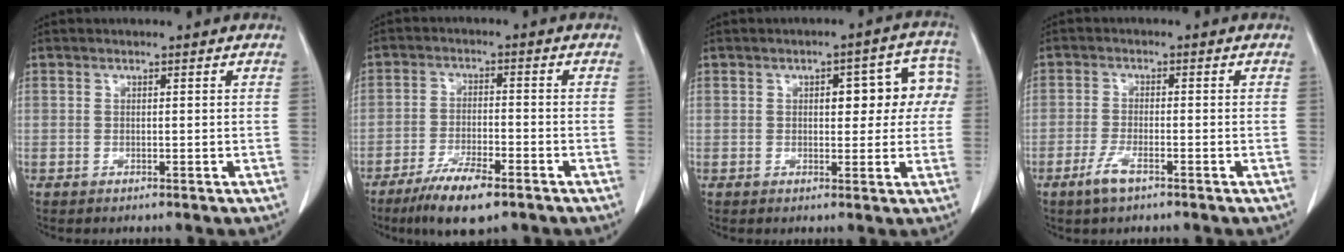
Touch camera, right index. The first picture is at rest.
{"total": 8.6, "force": [-5.8, 1.6, 6.1], "torque": [-0.107, -0.015, -0.099]}
{"total": 8.5, "force": [1.5, 3.8, 7.4], "torque": [-0.076, 0.037, 0.017]}
{"total": 3.5, "force": [-2.2, 0.7, 2.6], "torque": [-0.055, -0.004, -0.041]}